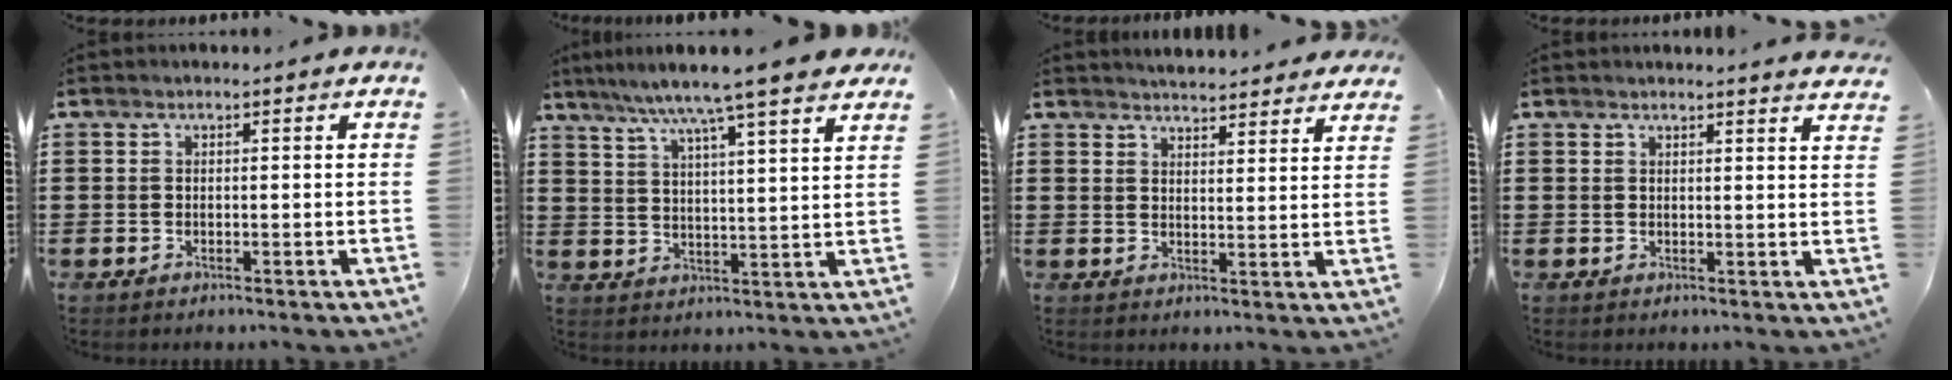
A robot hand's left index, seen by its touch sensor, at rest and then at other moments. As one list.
[{"total": 7.5, "force": [6.1, -0.8, 4.2], "torque": [-0.104, -0.029, 0.101]}, {"total": 3.6, "force": [3.6, -0.1, 0.1], "torque": [-0.012, -0.016, 0.066]}, {"total": 1.9, "force": [1.9, -0.2, 0.3], "torque": [-0.003, -0.006, 0.034]}]